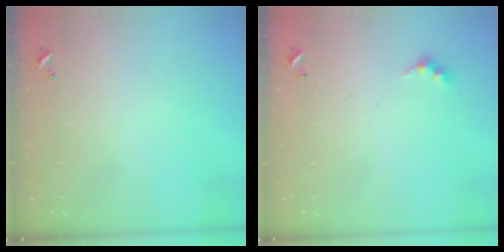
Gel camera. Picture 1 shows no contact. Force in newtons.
{"total": 2.4, "press": 2.4, "slide": 0.5}